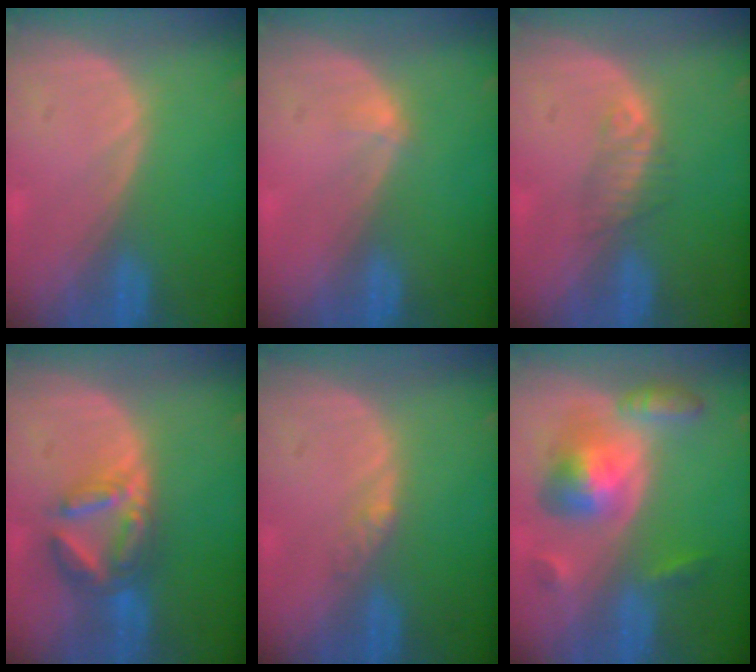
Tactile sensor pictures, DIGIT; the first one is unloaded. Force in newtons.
{"total": 1.1, "press": 0.8, "slide": 0.7}
{"total": 2.3, "press": 2.1, "slide": 0.8}
{"total": 7.2, "press": 6.3, "slide": 3.5}
{"total": 1.8, "press": 1.6, "slide": 1.0}
{"total": 7.3, "press": 7.3, "slide": 0.5}